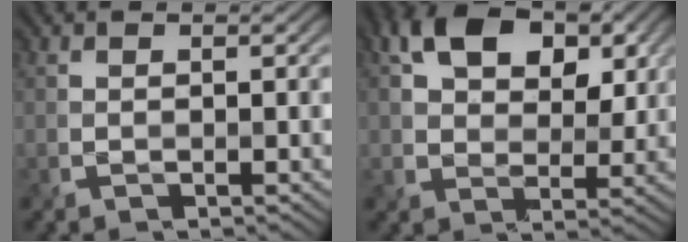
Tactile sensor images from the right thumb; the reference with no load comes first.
{"total": 9.8, "force": [3.9, 6.4, 6.4], "torque": [-0.130, 0.009, 0.060]}